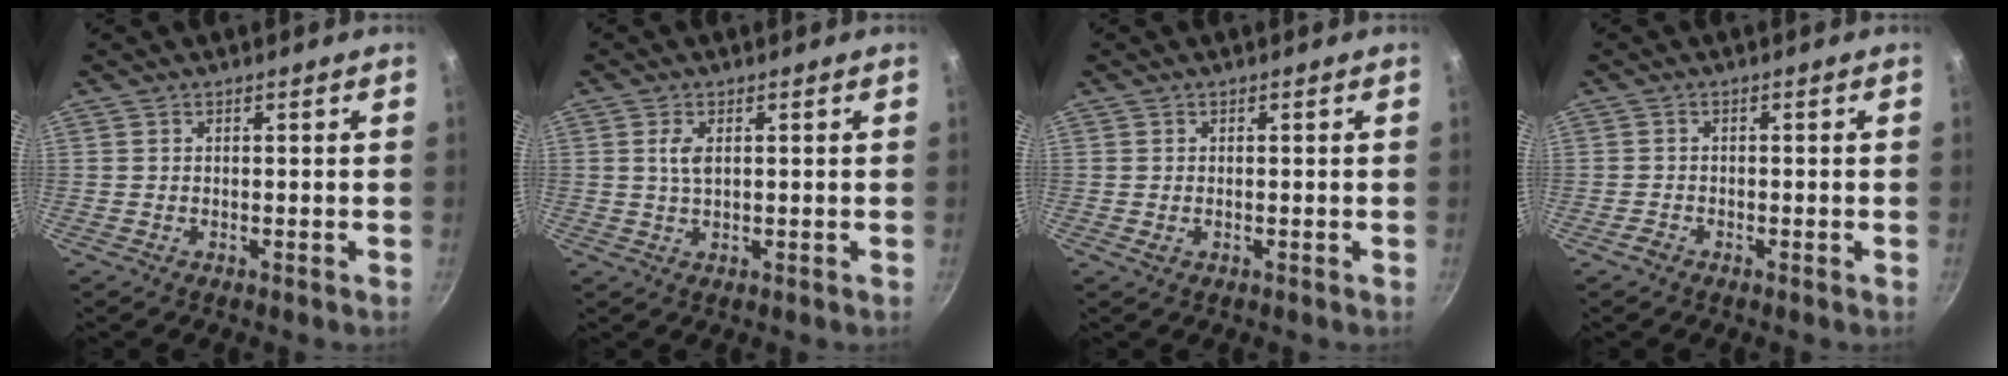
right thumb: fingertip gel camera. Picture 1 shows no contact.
{"total": 2.9, "force": [0.7, 1.4, 2.4], "torque": [-0.046, -0.002, 0.016]}
{"total": 0.9, "force": [-0.1, 0.5, 0.7], "torque": [-0.013, -0.002, -0.001]}
{"total": 1.2, "force": [-1.0, 0.5, 0.4], "torque": [-0.014, 0.006, -0.023]}